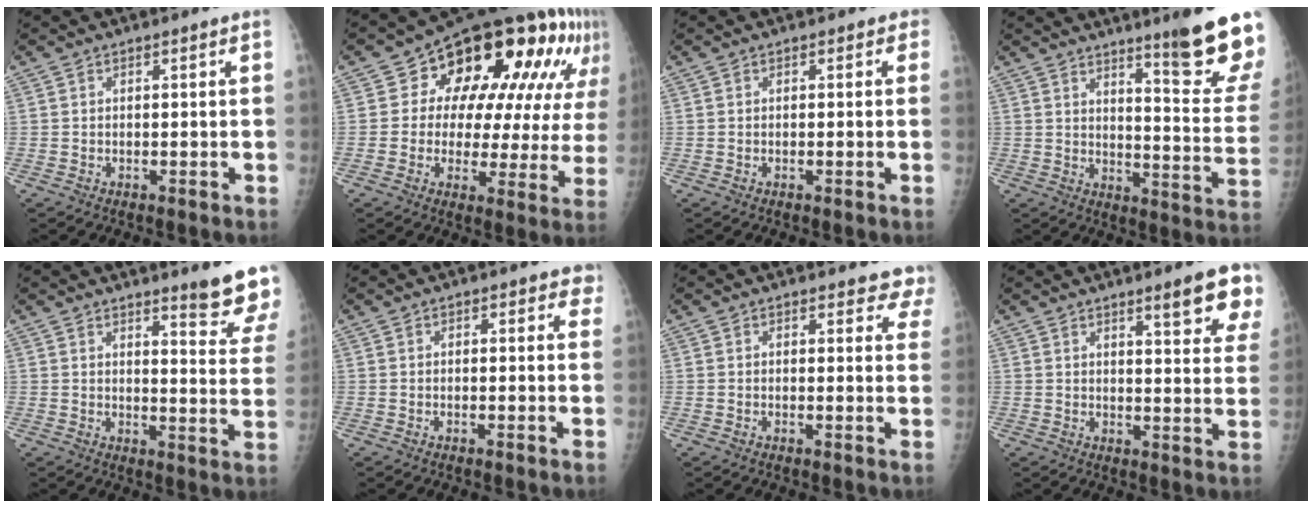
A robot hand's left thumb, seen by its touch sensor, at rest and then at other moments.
{"total": 24.1, "force": [9.6, 12.9, 17.9], "torque": [-0.187, 0.019, 0.130]}
{"total": 0.8, "force": [0.1, 0.6, 0.5], "torque": [0.012, 0.004, -0.010]}
{"total": 16.4, "force": [11.9, 0.7, 11.2], "torque": [-0.119, -0.101, 0.162]}
{"total": 9.9, "force": [8.6, 0.6, 4.8], "torque": [-0.037, -0.074, 0.097]}
{"total": 2.3, "force": [1.1, 1.5, 1.4], "torque": [0.010, 0.000, 0.006]}
{"total": 4.8, "force": [4.3, 1.9, 0.6], "torque": [0.033, -0.020, 0.023]}
{"total": 10.3, "force": [6.8, 1.8, 7.6], "torque": [-0.072, -0.034, 0.080]}